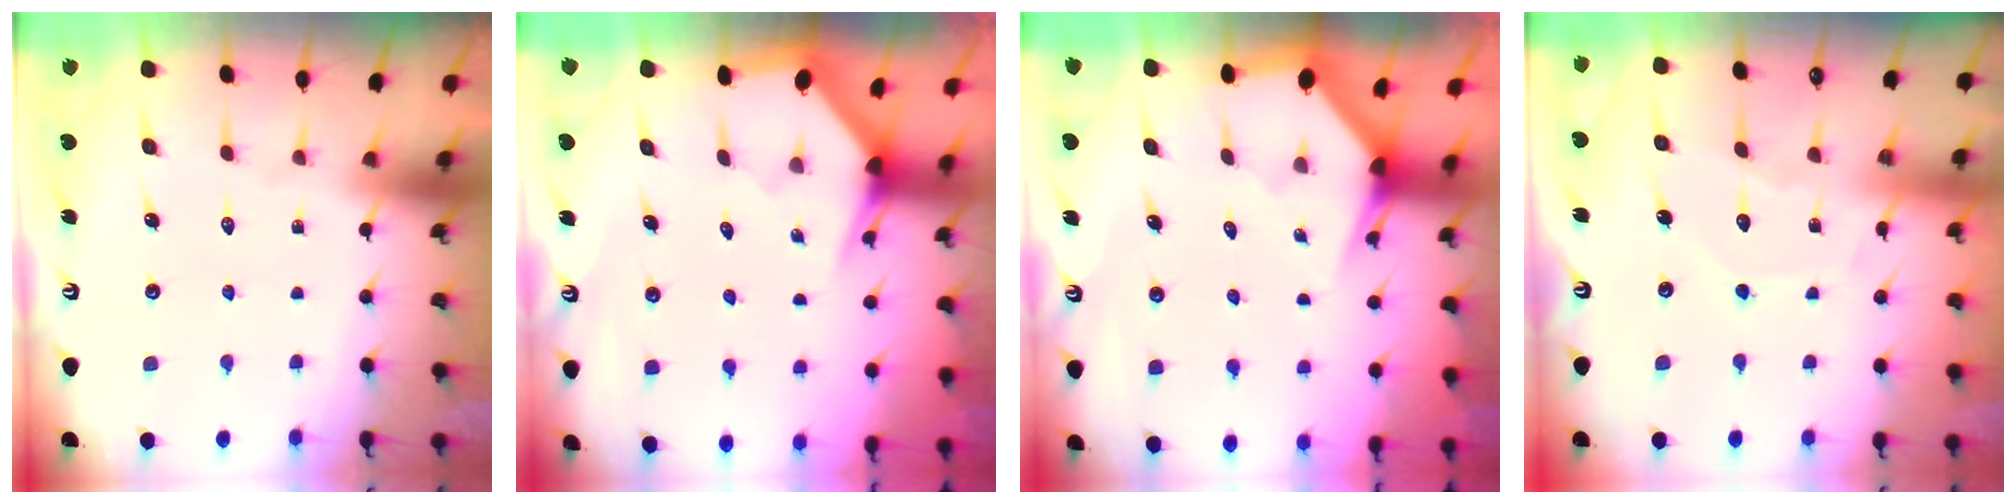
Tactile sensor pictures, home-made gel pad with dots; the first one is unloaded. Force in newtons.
{"total": 3.0, "press": 3.0, "slide": 0.0}
{"total": 2.9, "press": 2.9, "slide": 0.1}
{"total": 7.2, "press": 7.1, "slide": 0.9}